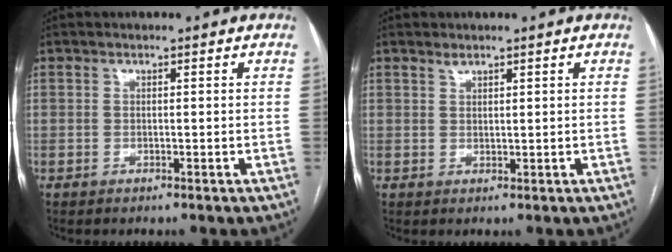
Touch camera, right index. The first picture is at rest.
{"total": 0.9, "force": [0.9, 0.2, 0.2], "torque": [-0.004, -0.002, 0.017]}